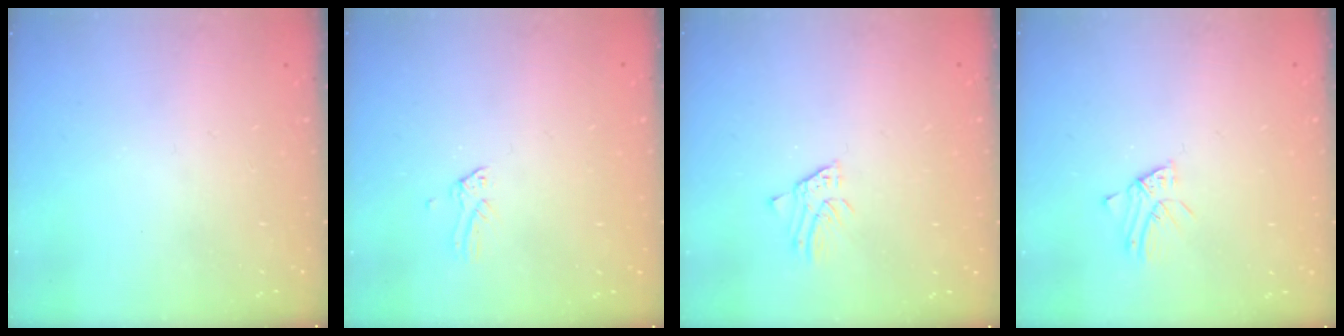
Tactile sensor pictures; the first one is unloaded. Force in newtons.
{"total": 0.0}
{"total": 1.5, "press": 1.5, "slide": 0.1}
{"total": 1.8, "press": 1.7, "slide": 0.2}